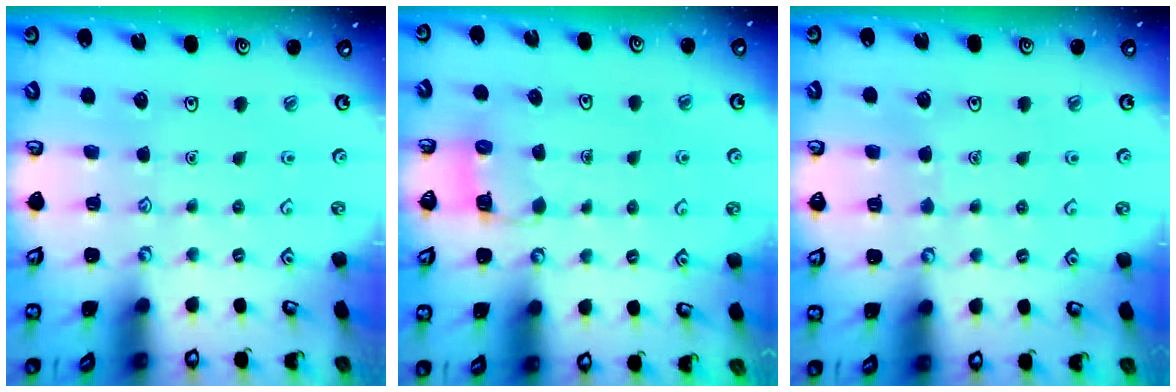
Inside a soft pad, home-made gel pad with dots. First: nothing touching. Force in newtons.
{"total": 2.8, "press": 2.8, "slide": 0.2}
{"total": 2.4, "press": 2.4, "slide": 0.2}